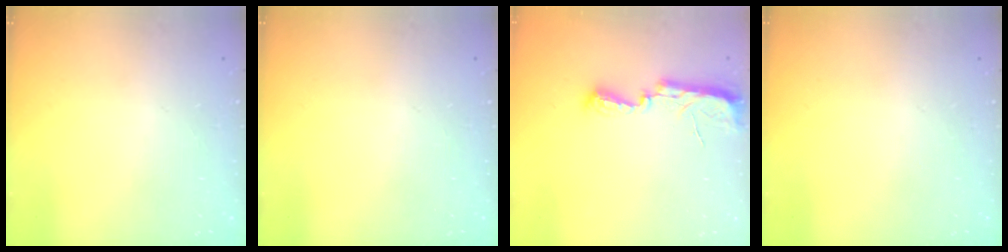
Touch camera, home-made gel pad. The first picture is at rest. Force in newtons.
{"total": 0.0}
{"total": 10.3, "press": 8.9, "slide": 5.2}
{"total": 0.0}